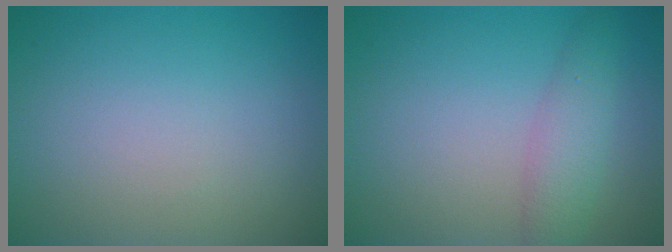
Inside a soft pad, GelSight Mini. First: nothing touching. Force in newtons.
{"total": 2.9, "press": 2.9, "slide": 0.1}